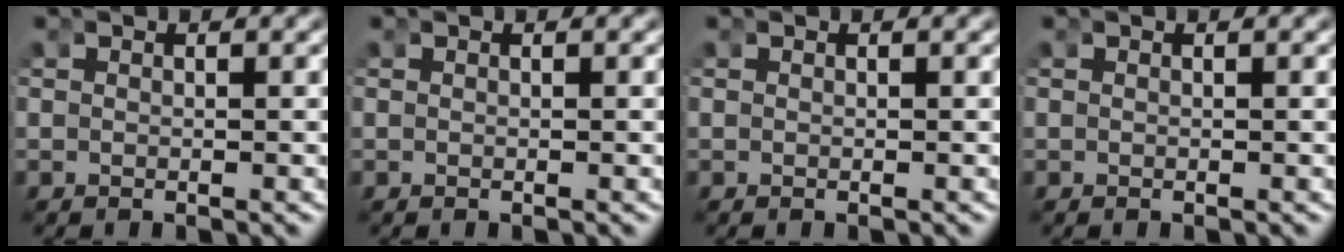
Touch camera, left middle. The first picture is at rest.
{"total": 0.0}
{"total": 0.0}
{"total": 0.0}